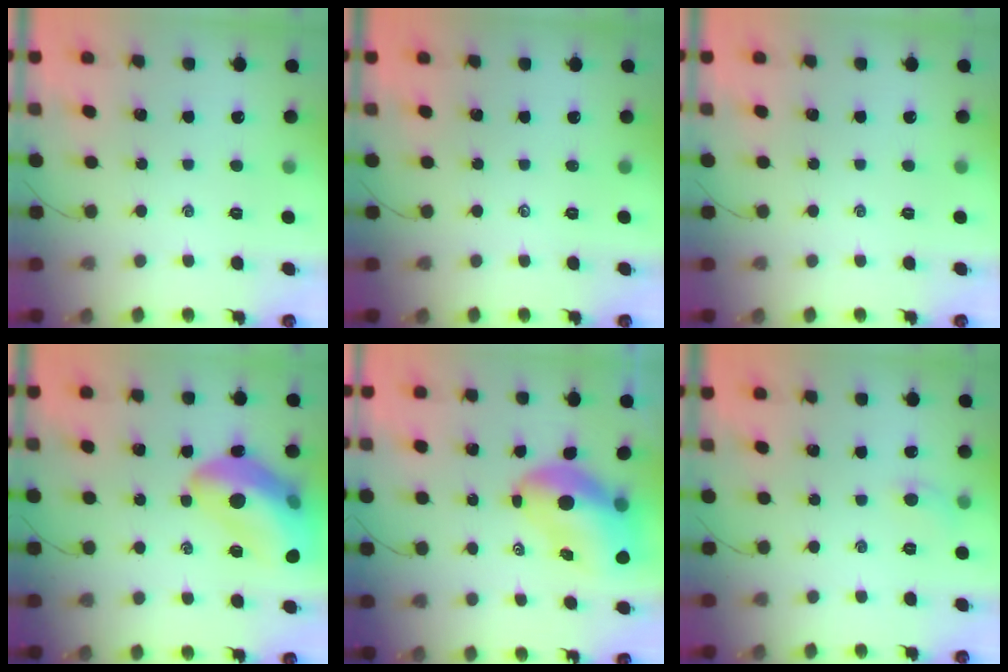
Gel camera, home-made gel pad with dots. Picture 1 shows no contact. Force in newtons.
{"total": 0.0}
{"total": 0.0}
{"total": 21.4, "press": 21.0, "slide": 3.9}
{"total": 10.7, "press": 10.3, "slide": 3.1}
{"total": 4.8, "press": 4.5, "slide": 1.6}